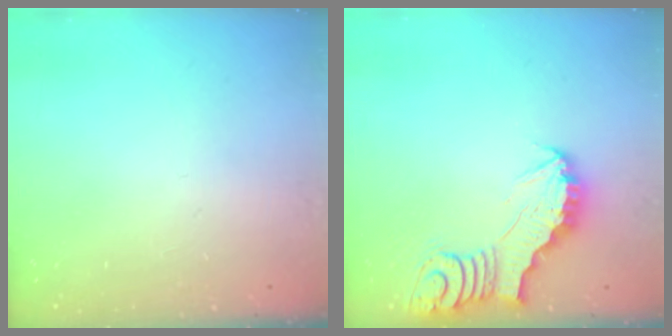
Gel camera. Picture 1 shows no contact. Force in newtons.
{"total": 3.2, "press": 3.2, "slide": 0.3}